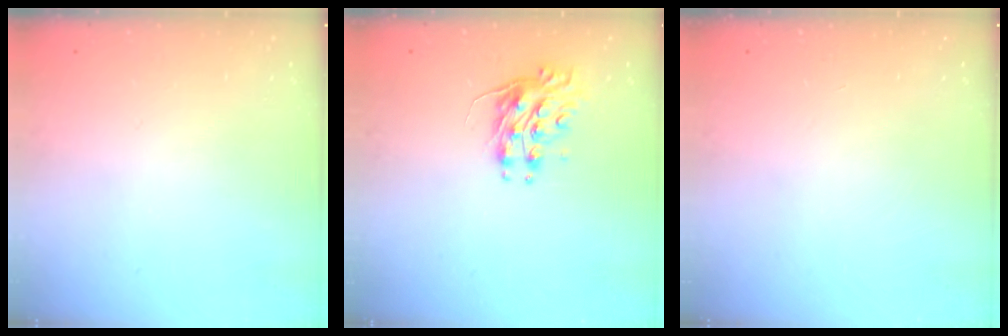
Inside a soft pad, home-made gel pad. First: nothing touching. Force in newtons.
{"total": 8.7, "press": 8.7, "slide": 0.3}
{"total": 0.0}